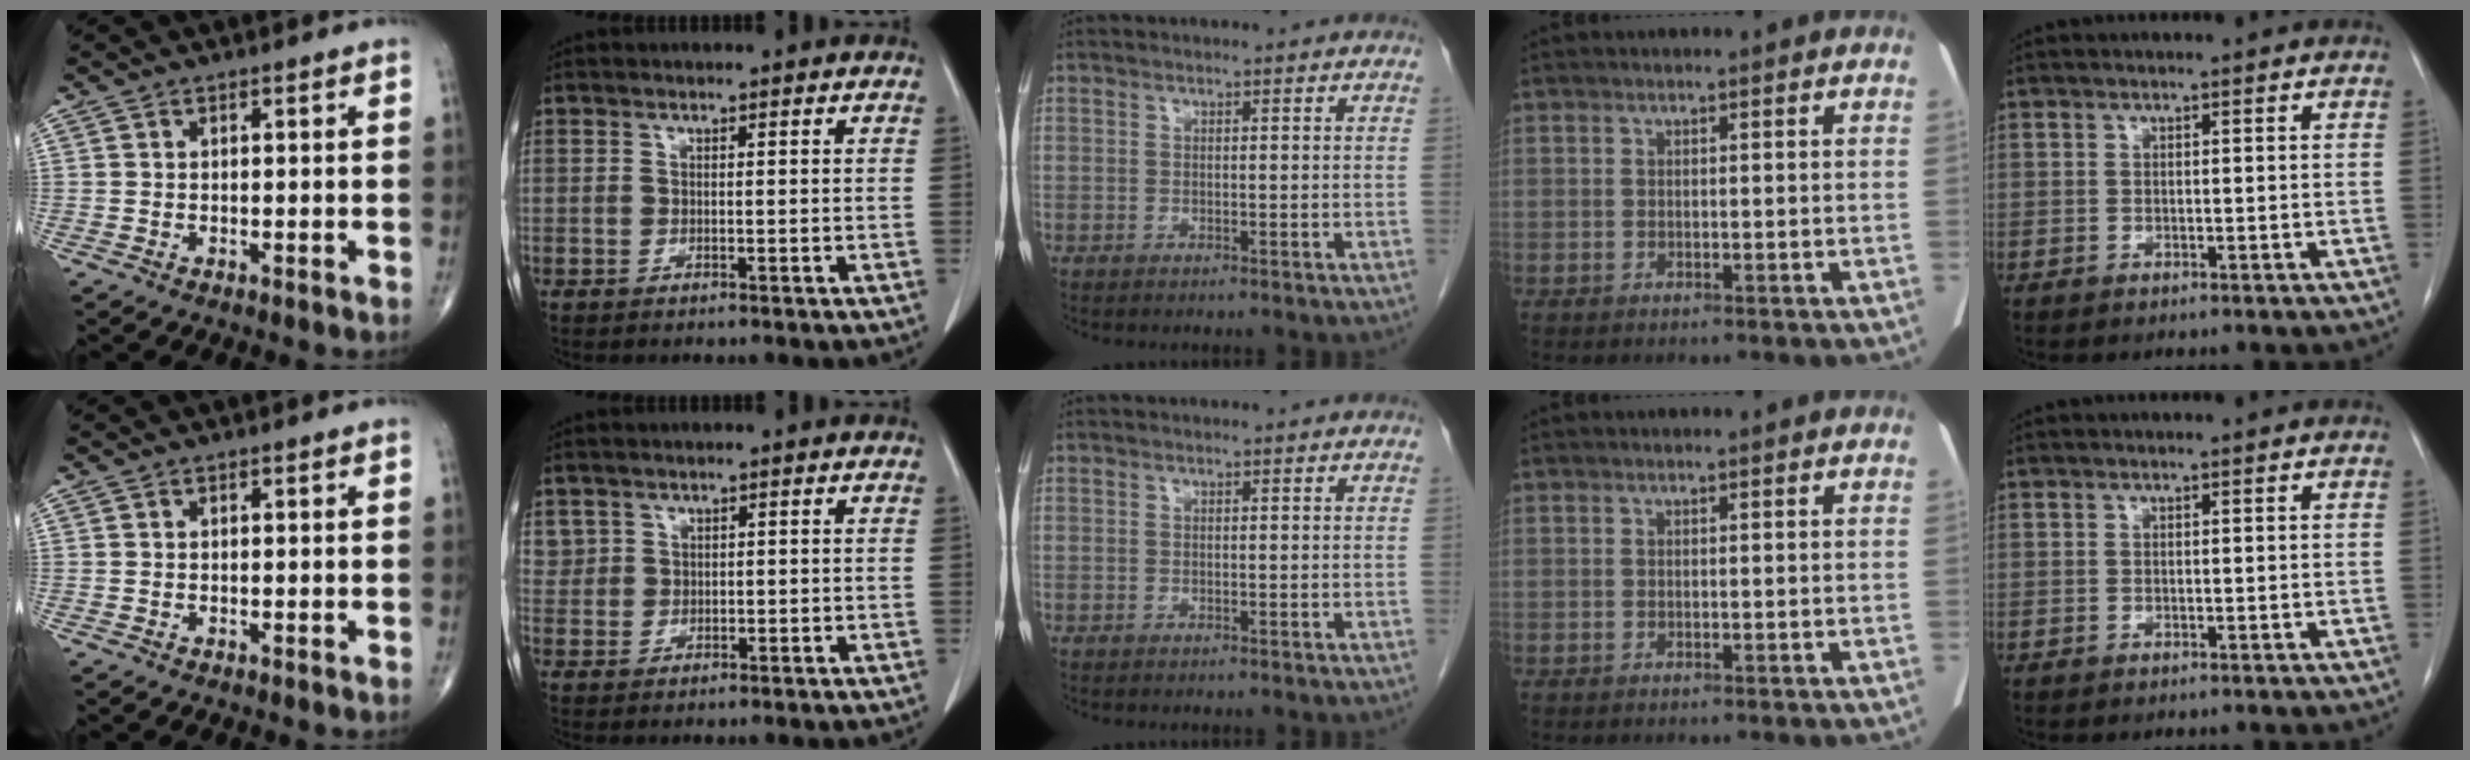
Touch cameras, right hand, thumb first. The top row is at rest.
{"index": {"total": 2.4, "force": [1.2, 2.0, 0.0], "torque": [0.012, 0.004, 0.019]}}